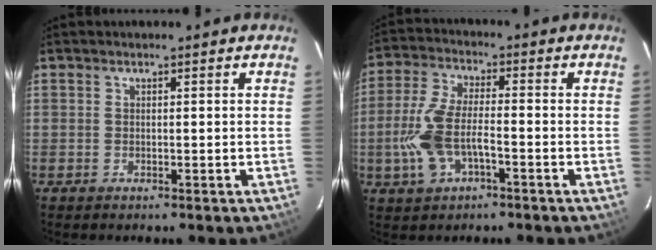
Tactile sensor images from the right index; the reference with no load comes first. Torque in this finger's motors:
{"motor_torque": [0.19, -0.02, 0.28, 0.12]}